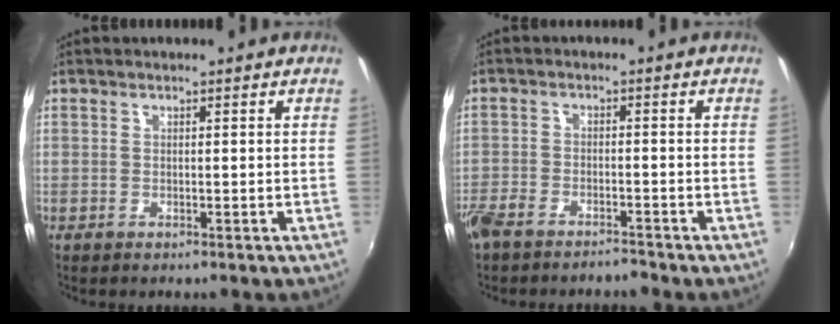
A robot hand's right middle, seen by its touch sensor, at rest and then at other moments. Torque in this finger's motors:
{"motor_torque": [1.09, -1.05, 0.34, 0.21]}